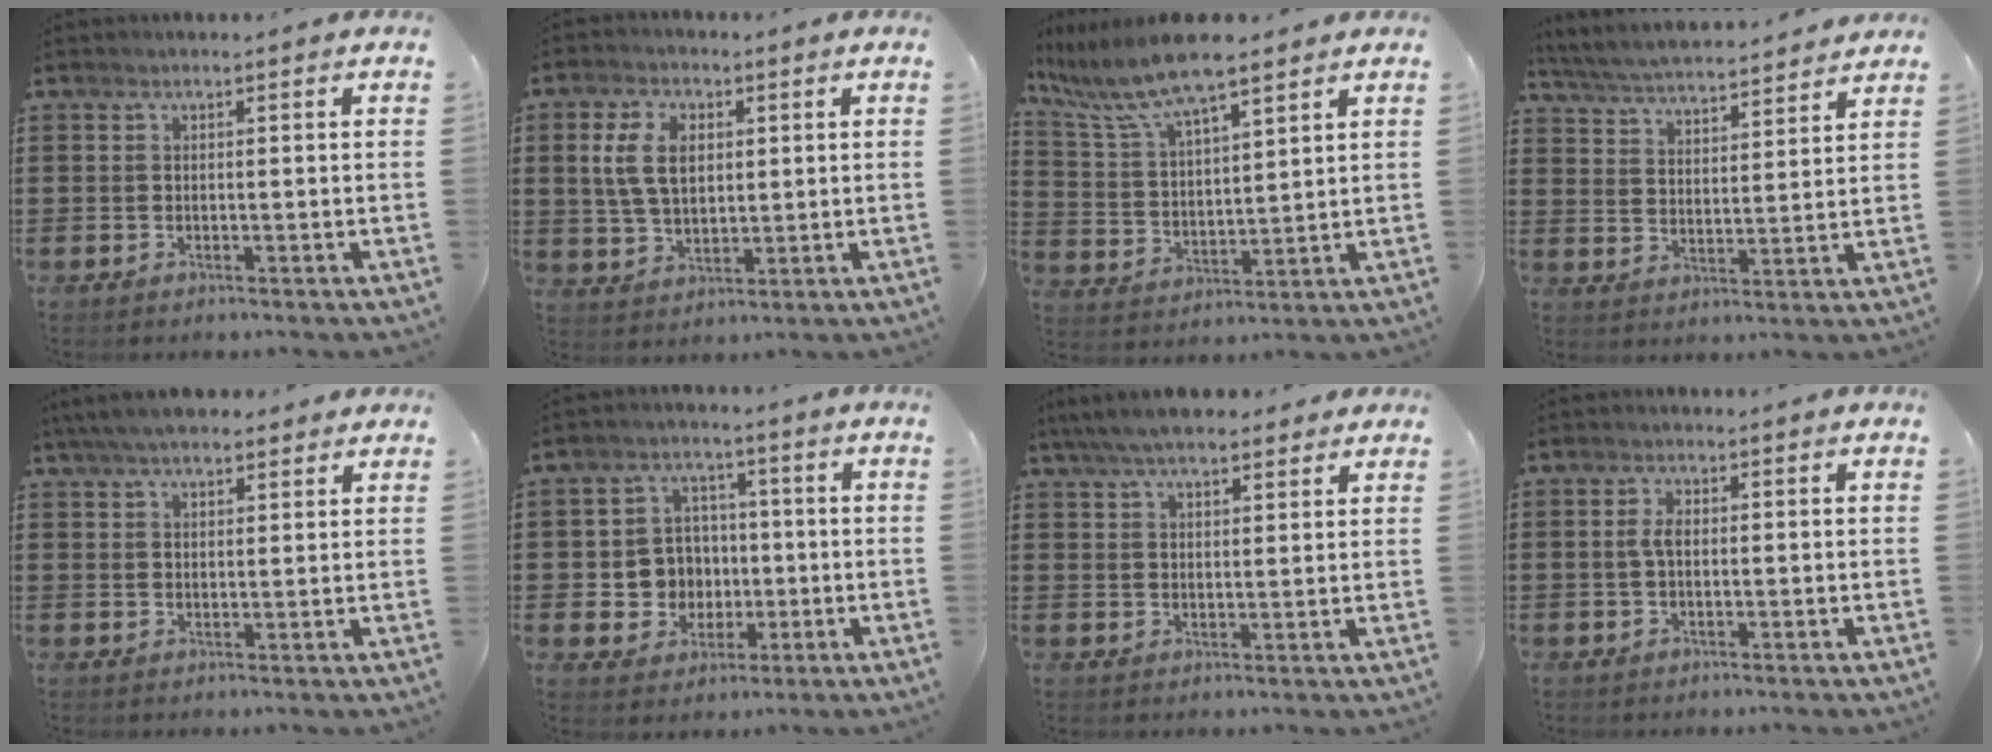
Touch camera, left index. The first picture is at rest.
{"total": 7.2, "force": [1.8, 4.3, 5.4], "torque": [-0.124, 0.006, 0.025]}
{"total": 9.8, "force": [8.1, 1.3, 5.4], "torque": [-0.133, -0.025, 0.142]}
{"total": 4.8, "force": [4.8, -0.2, 0.9], "torque": [-0.042, -0.035, 0.079]}
{"total": 5.0, "force": [4.3, 1.2, 2.1], "torque": [-0.053, -0.003, 0.081]}
{"total": 6.6, "force": [-0.3, 6.4, 1.7], "torque": [-0.057, 0.018, 0.001]}
{"total": 6.2, "force": [5.2, 1.7, 2.9], "torque": [-0.071, -0.003, 0.097]}
{"total": 2.6, "force": [0.2, 1.1, 2.3], "torque": [-0.056, 0.001, -0.001]}